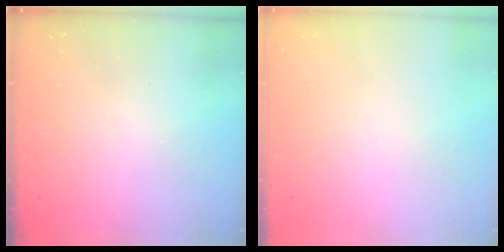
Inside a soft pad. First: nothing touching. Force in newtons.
{"total": 0.0}